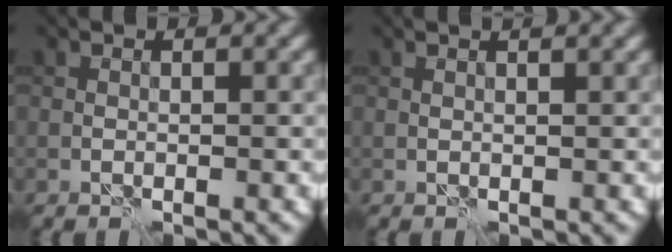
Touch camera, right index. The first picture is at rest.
{"total": 2.4, "force": [1.5, 0.8, 1.6], "torque": [-0.009, 0.005, -0.001]}